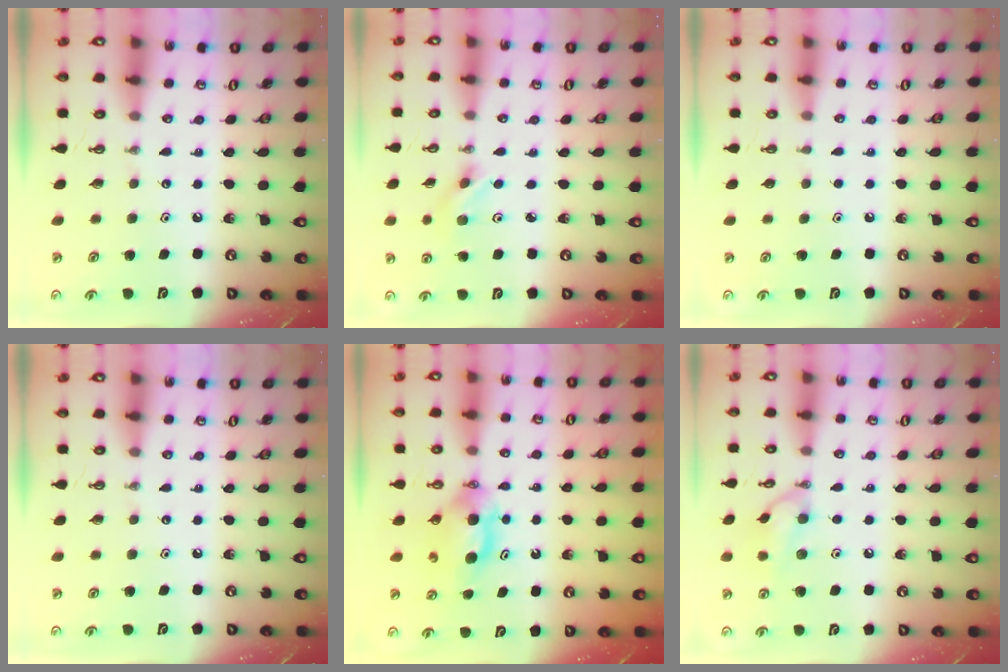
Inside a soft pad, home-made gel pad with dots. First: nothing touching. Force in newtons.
{"total": 2.9, "press": 2.8, "slide": 0.7}
{"total": 0.9, "press": 0.1, "slide": 0.9}
{"total": 0.0}
{"total": 6.2, "press": 5.9, "slide": 1.7}
{"total": 10.6, "press": 8.6, "slide": 6.3}